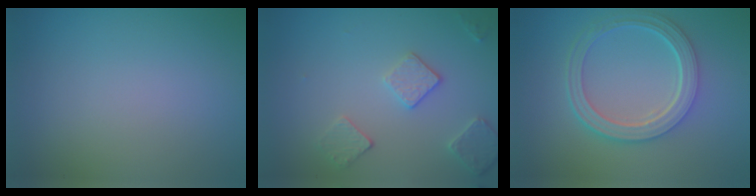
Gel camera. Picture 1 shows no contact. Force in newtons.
{"total": 2.7, "press": 2.7, "slide": 0.7}
{"total": 5.2, "press": 3.9, "slide": 3.5}